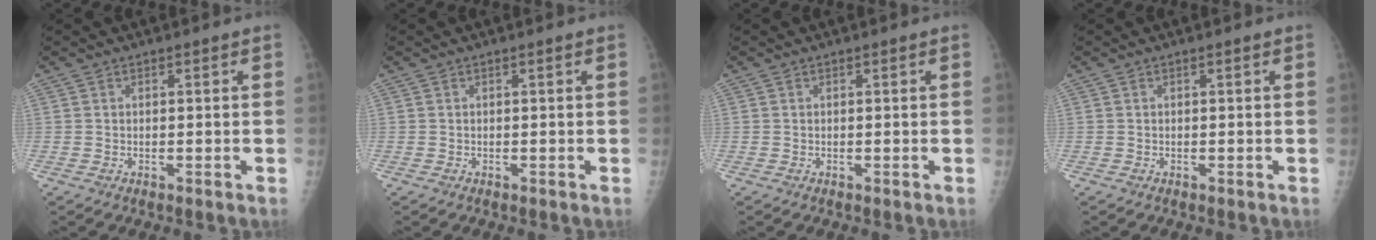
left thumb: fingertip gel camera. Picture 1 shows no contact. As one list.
[{"total": 0.0}, {"total": 0.0}, {"total": 0.0}]